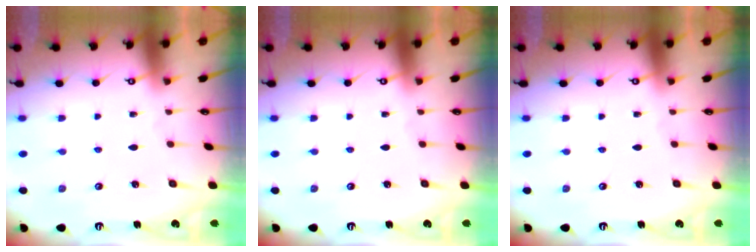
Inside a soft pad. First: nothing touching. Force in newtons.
{"total": 0.0}
{"total": 0.0}